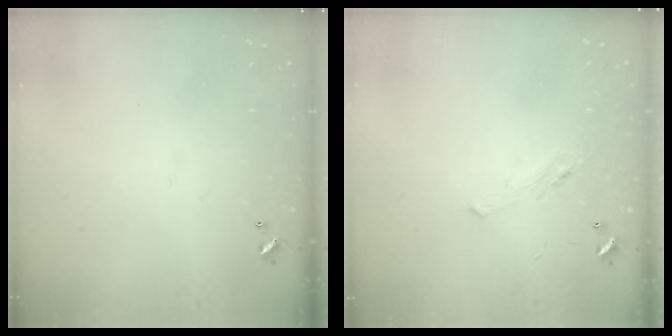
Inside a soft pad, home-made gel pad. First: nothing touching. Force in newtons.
{"total": 1.2, "press": 0.8, "slide": 0.9}